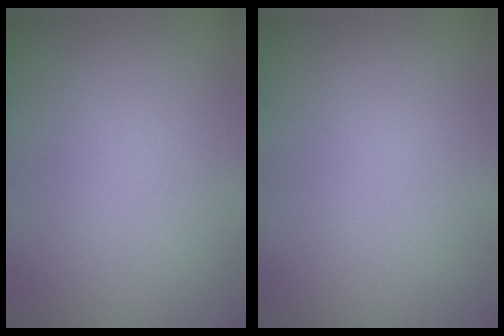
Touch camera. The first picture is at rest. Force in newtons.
{"total": 0.0}